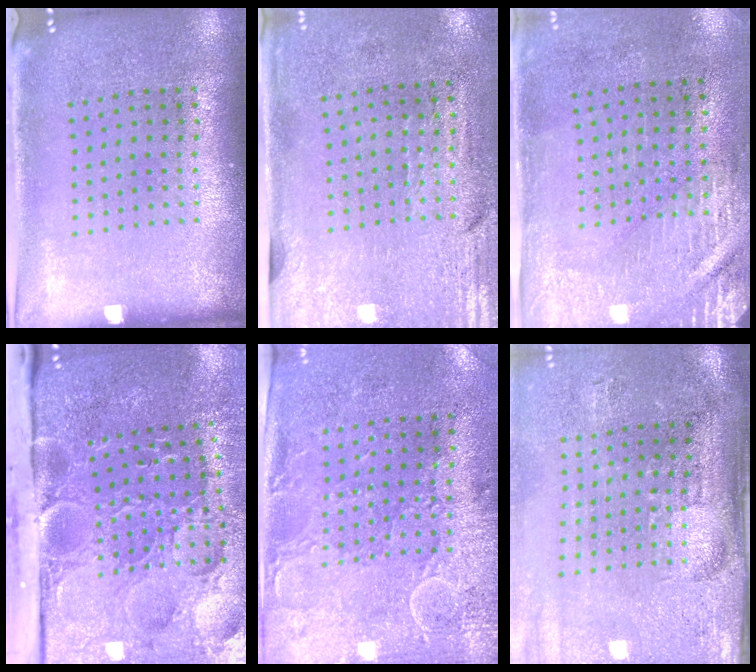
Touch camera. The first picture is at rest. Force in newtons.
{"total": 3.0, "press": 2.5, "slide": 1.6}
{"total": 2.9, "press": 2.5, "slide": 1.4}
{"total": 5.3, "press": 4.0, "slide": 3.5}
{"total": 2.9, "press": 2.3, "slide": 1.7}
{"total": 4.7, "press": 3.9, "slide": 2.6}